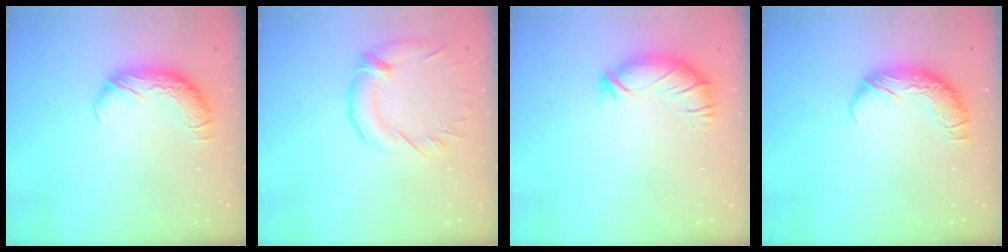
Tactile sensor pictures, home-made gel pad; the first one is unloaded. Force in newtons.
{"total": 2.4, "press": 1.4, "slide": 1.9}
{"total": 3.0, "press": 2.3, "slide": 1.9}
{"total": 0.0}